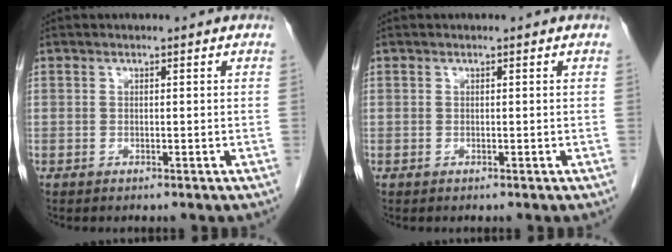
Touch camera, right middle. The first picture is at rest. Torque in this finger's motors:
{"motor_torque": [0.00, -0.01, -0.02, 0.00]}